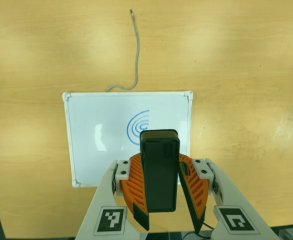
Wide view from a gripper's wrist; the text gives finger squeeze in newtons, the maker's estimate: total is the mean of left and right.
{"total": 8.5, "left": 8.6, "right": 8.4}